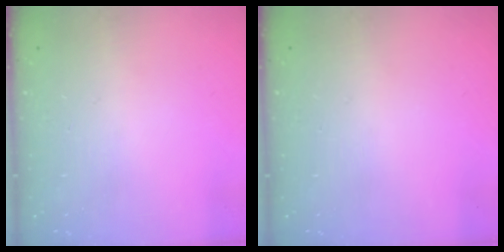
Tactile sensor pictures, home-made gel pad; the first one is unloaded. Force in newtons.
{"total": 0.0}